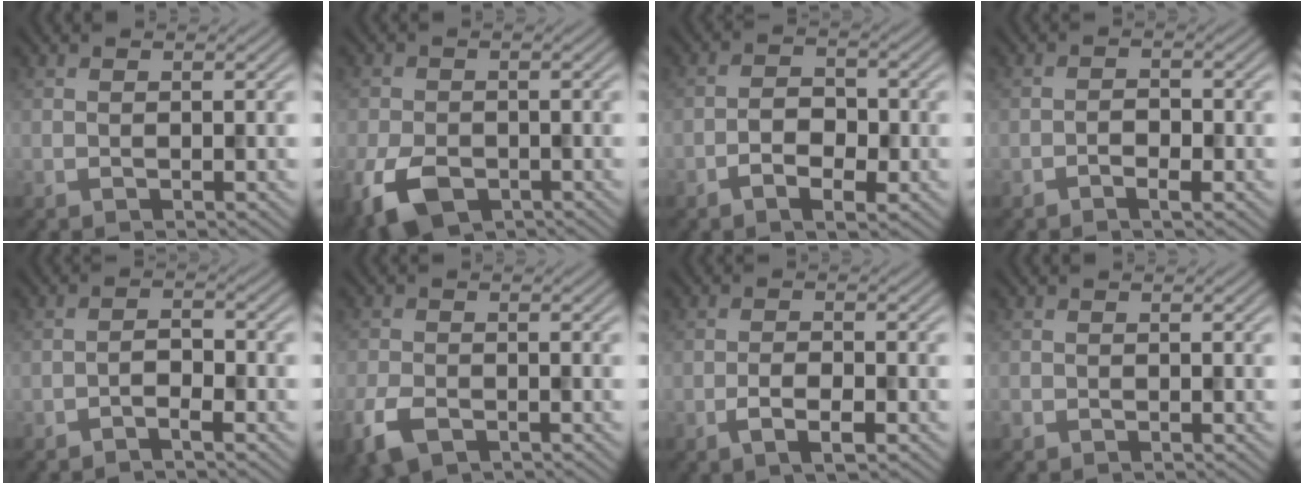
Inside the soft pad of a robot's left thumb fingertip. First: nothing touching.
{"total": 6.6, "force": [-3.2, 4.2, 3.9], "torque": [-0.097, -0.017, -0.066]}
{"total": 4.0, "force": [-1.9, 2.3, 2.7], "torque": [-0.044, 0.005, -0.037]}
{"total": 2.0, "force": [-1.1, 0.9, 1.4], "torque": [-0.021, 0.003, -0.023]}
{"total": 2.0, "force": [-1.4, 0.6, 1.3], "torque": [-0.021, 0.007, -0.032]}
{"total": 4.7, "force": [-2.8, 2.5, 2.9], "torque": [-0.073, -0.012, -0.062]}
{"total": 3.3, "force": [-1.6, 1.3, 2.6], "torque": [-0.053, 0.000, -0.034]}
{"total": 0.8, "force": [-0.5, 0.5, 0.2], "torque": [-0.006, -0.003, -0.012]}